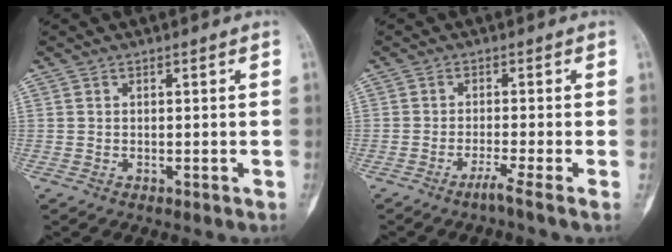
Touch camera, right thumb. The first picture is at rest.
{"total": 2.6, "force": [-1.8, -1.1, 1.5], "torque": [-0.042, 0.001, -0.042]}